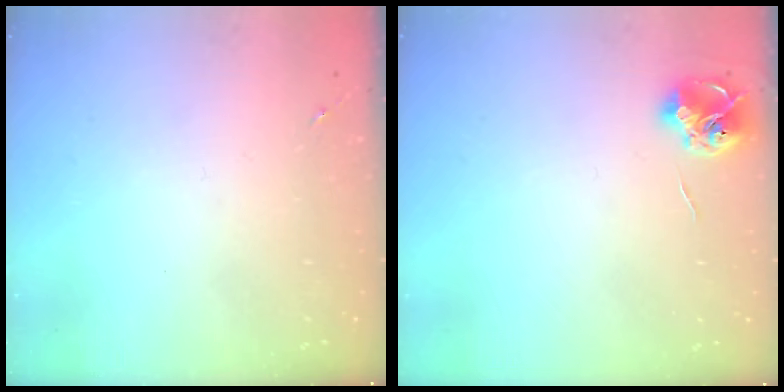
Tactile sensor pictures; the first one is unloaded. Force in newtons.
{"total": 7.3, "press": 7.3, "slide": 0.6}